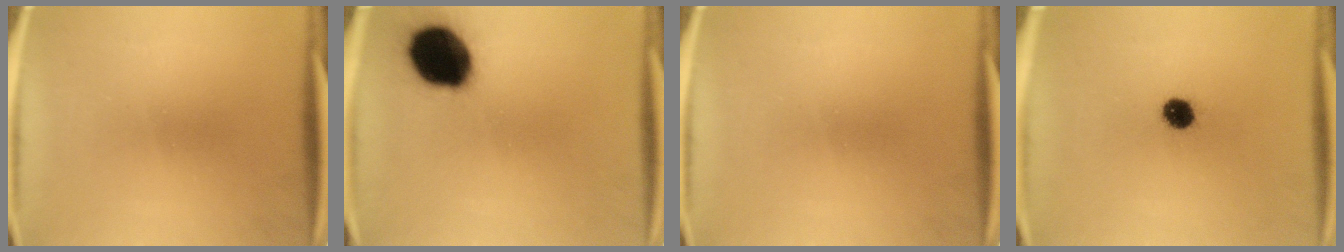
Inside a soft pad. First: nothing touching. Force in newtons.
{"total": 18.3}
{"total": 0.0}
{"total": 5.0}